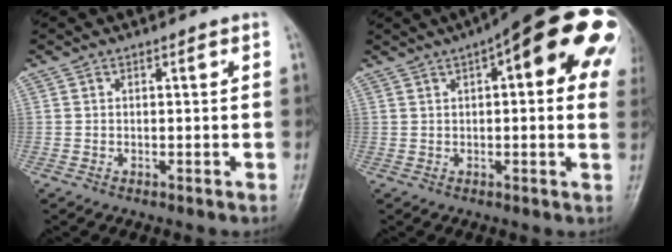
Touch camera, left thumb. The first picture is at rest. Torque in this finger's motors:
{"motor_torque": [2.38, 2.40, 1.39, -1.38, 0.30]}